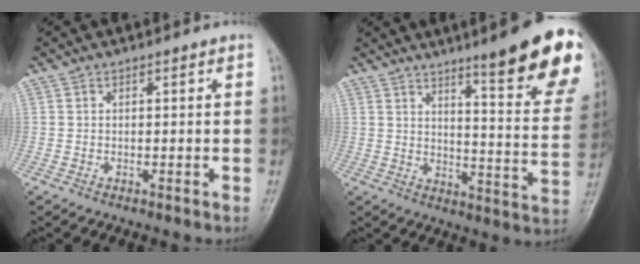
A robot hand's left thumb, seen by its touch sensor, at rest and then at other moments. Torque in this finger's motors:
{"motor_torque": [2.70, 1.35, 1.66, -1.11, 0.38]}